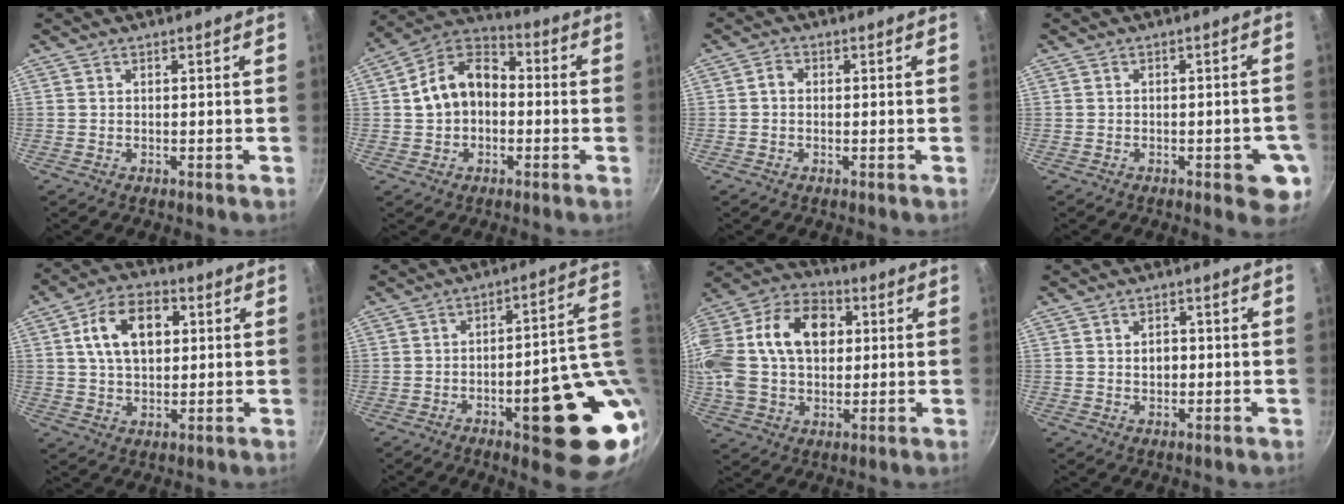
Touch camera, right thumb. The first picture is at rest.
{"total": 12.6, "force": [-0.2, 9.3, 8.5], "torque": [-0.120, 0.044, -0.021]}
{"total": 1.7, "force": [0.0, 1.4, 1.0], "torque": [-0.017, 0.007, -0.003]}
{"total": 6.4, "force": [-2.1, 2.5, 5.5], "torque": [-0.048, 0.008, -0.023]}
{"total": 12.5, "force": [3.1, 8.0, 9.1], "torque": [-0.133, 0.011, 0.046]}
{"total": 19.7, "force": [-2.1, 6.5, 18.5], "torque": [-0.200, 0.006, -0.019]}
{"total": 26.4, "force": [4.8, 18.3, 18.5], "torque": [-0.370, 0.041, 0.072]}
{"total": 2.7, "force": [0.2, 2.0, 1.8], "torque": [-0.016, 0.003, 0.003]}